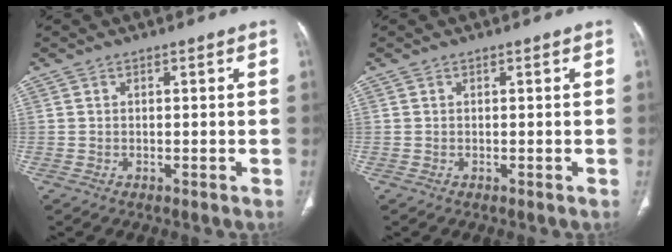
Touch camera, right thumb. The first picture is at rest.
{"total": 0.0}